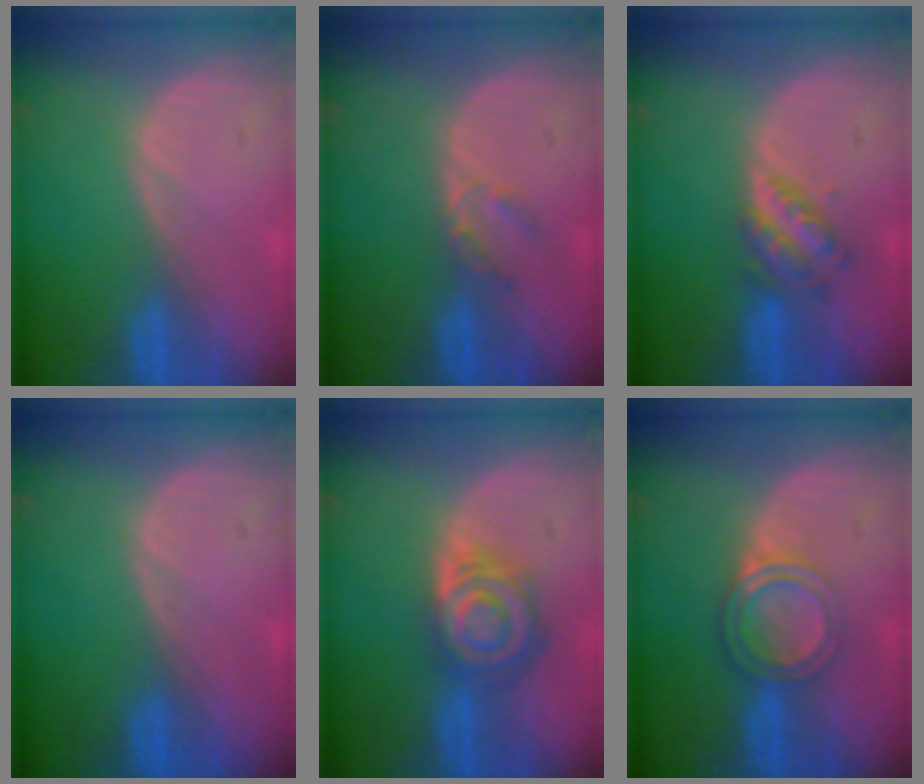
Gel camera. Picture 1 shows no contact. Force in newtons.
{"total": 2.3, "press": 2.0, "slide": 1.1}
{"total": 4.6, "press": 4.6, "slide": 0.5}
{"total": 0.0}
{"total": 8.0, "press": 7.0, "slide": 3.9}
{"total": 5.0, "press": 4.5, "slide": 2.0}